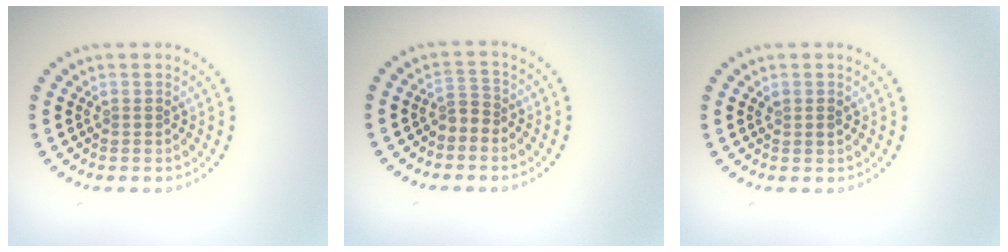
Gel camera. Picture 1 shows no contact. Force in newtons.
{"total": 1.5, "press": 1.1, "slide": 1.1}
{"total": 0.7, "press": 0.7, "slide": 0.2}